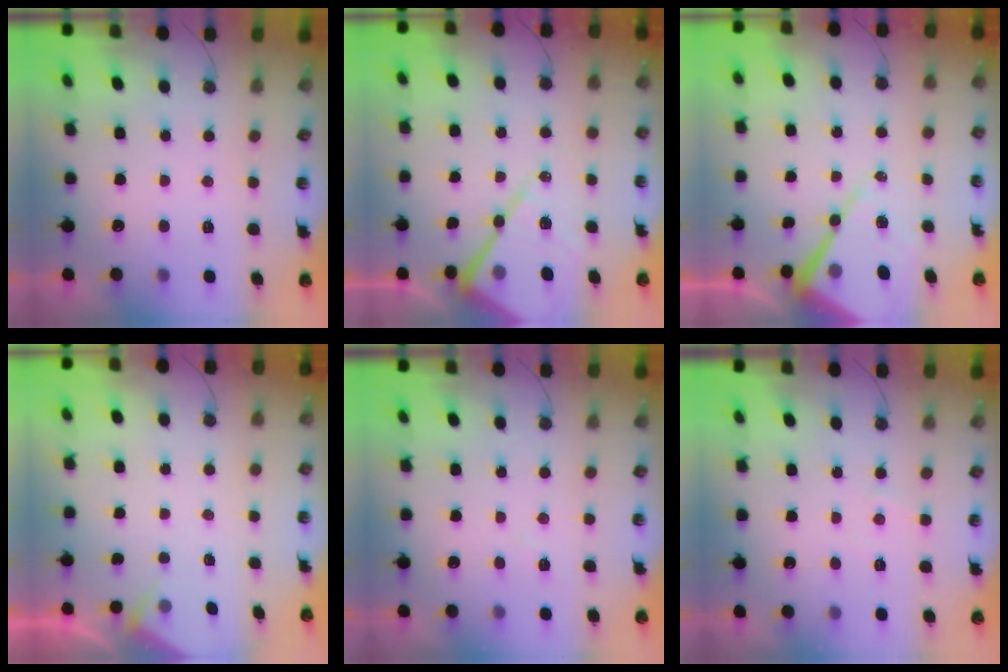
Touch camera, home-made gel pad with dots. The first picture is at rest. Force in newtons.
{"total": 14.5, "press": 14.5, "slide": 1.3}
{"total": 13.7, "press": 13.6, "slide": 1.2}
{"total": 5.1, "press": 5.1, "slide": 0.5}
{"total": 3.4, "press": 3.3, "slide": 0.6}
{"total": 2.7, "press": 2.7, "slide": 0.5}